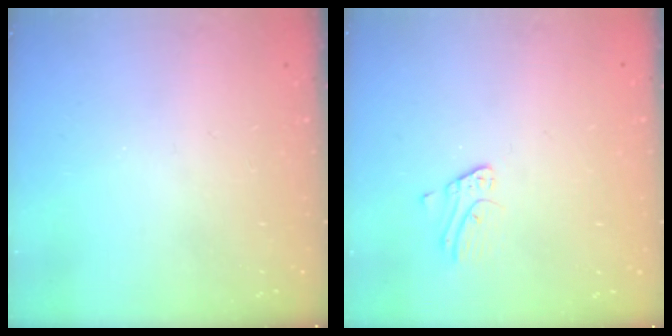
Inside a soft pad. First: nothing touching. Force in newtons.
{"total": 2.7, "press": 2.7, "slide": 0.3}